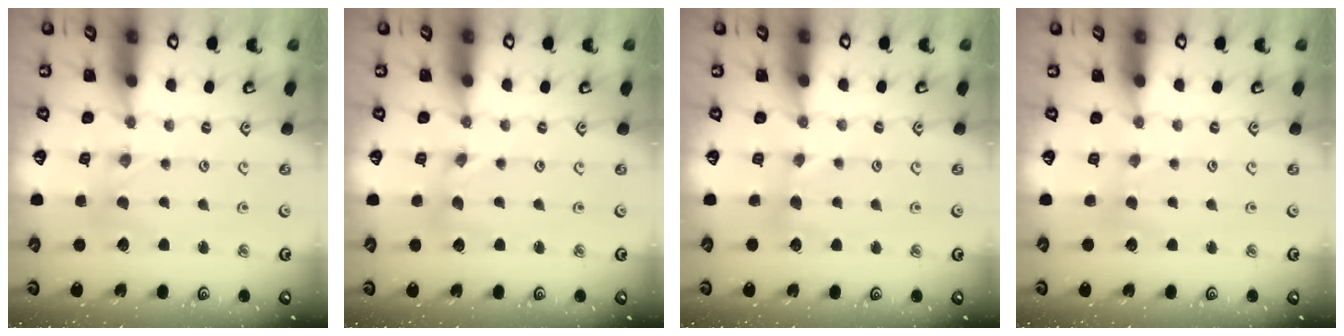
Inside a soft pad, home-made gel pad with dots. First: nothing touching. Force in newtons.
{"total": 0.0}
{"total": 3.1, "press": 3.0, "slide": 0.3}
{"total": 1.2, "press": 1.1, "slide": 0.3}